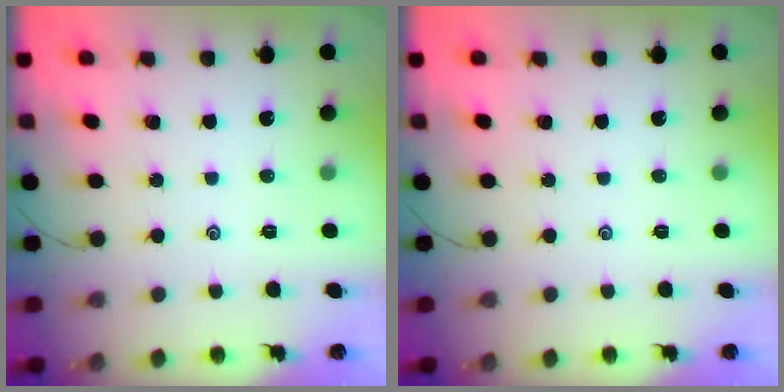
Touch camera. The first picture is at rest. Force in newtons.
{"total": 0.0}